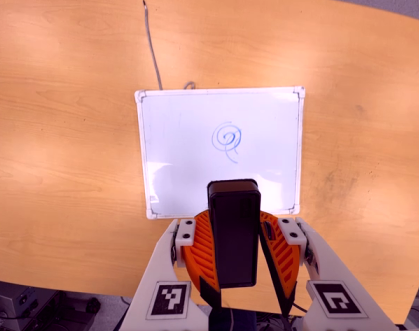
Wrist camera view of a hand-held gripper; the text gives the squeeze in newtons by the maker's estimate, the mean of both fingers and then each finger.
{"total": 7.6, "left": 8.3, "right": 6.9}